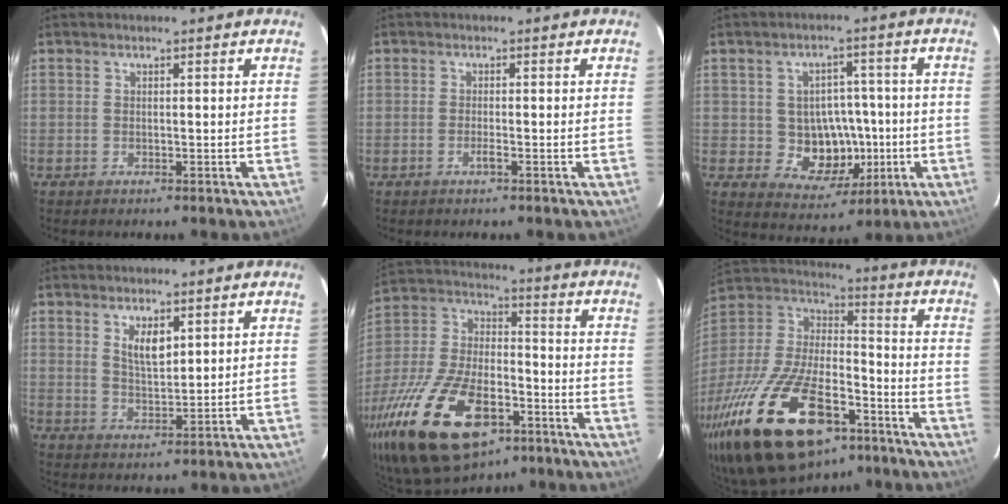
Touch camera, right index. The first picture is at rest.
{"total": 1.1, "force": [-0.6, 0.0, 1.0], "torque": [-0.020, 0.000, -0.012]}
{"total": 9.6, "force": [-1.4, 8.3, 4.5], "torque": [-0.088, 0.010, -0.004]}
{"total": 4.9, "force": [2.2, 2.1, 3.8], "torque": [-0.064, -0.001, 0.044]}
{"total": 28.2, "force": [-15.8, 13.2, 19.2], "torque": [-0.396, -0.025, -0.262]}
{"total": 32.9, "force": [-20.0, 14.4, 21.9], "torque": [-0.439, -0.028, -0.322]}